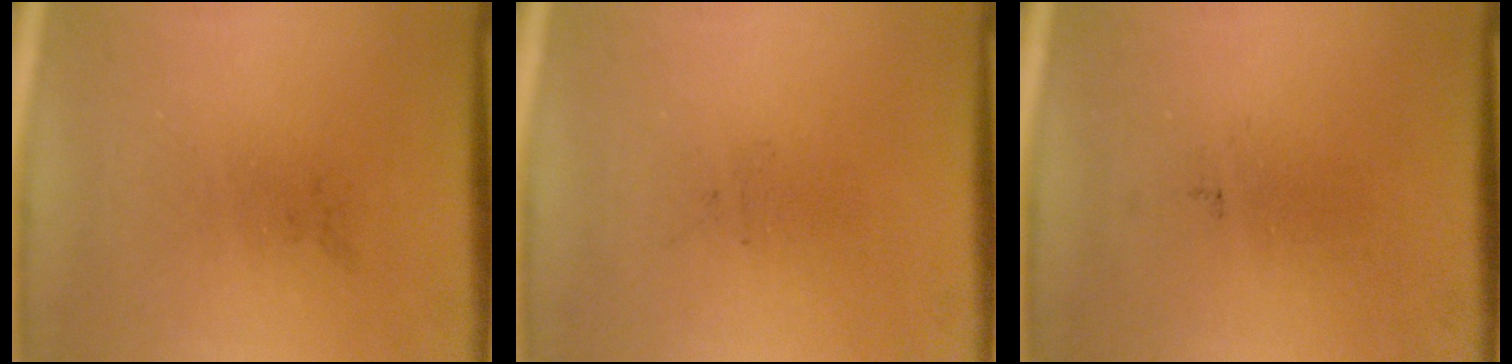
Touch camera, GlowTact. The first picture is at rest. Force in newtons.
{"total": 0.0}
{"total": 0.0}